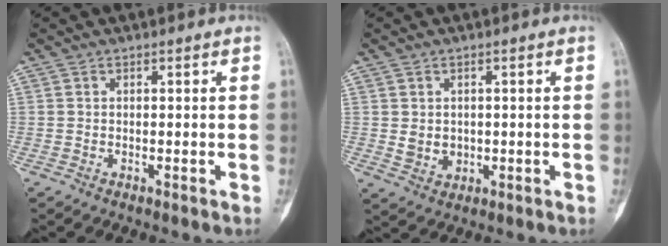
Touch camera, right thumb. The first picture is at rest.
{"total": 3.6, "force": [0.1, 3.1, 1.8], "torque": [-0.019, -0.004, 0.015]}